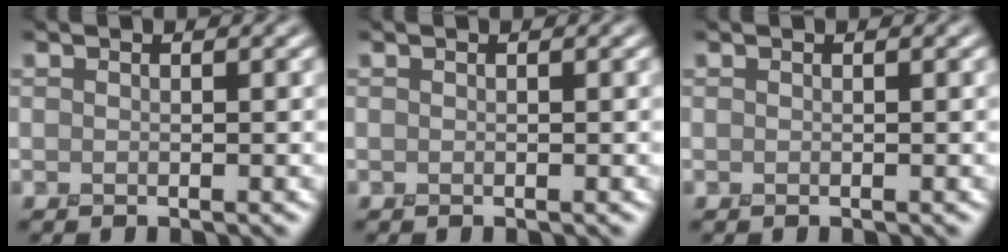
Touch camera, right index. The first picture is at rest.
{"total": 0.0}
{"total": 0.0}